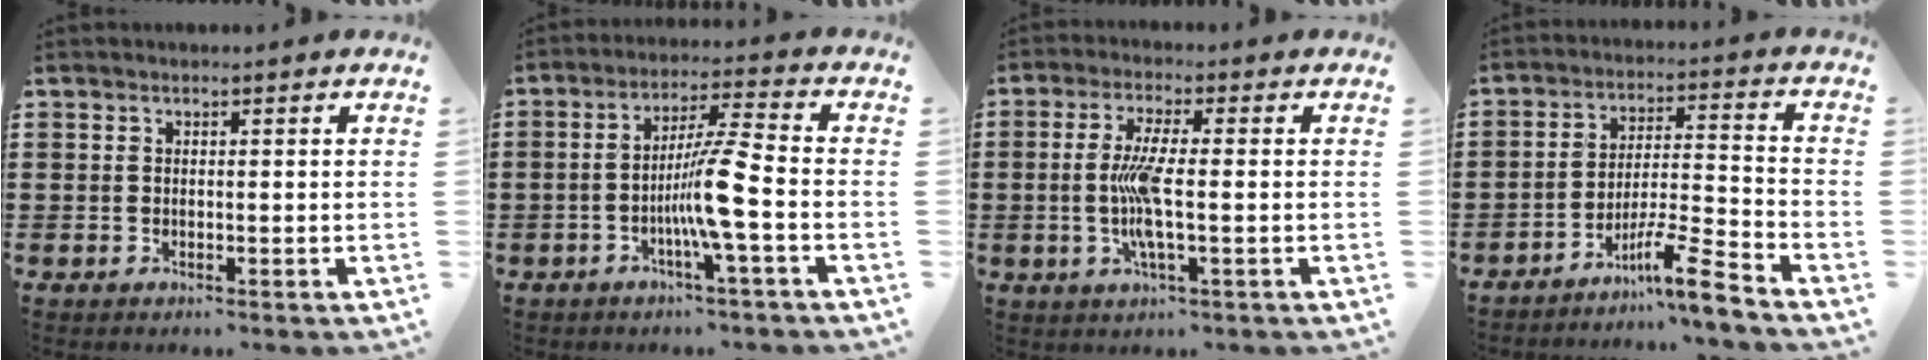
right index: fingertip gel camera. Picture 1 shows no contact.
{"total": 8.4, "force": [-2.7, -0.3, 7.9], "torque": [-0.149, -0.008, -0.055]}
{"total": 6.7, "force": [-0.7, 0.7, 6.6], "torque": [-0.145, -0.018, -0.024]}
{"total": 8.2, "force": [-6.4, 0.0, 5.2], "torque": [-0.092, -0.003, -0.120]}